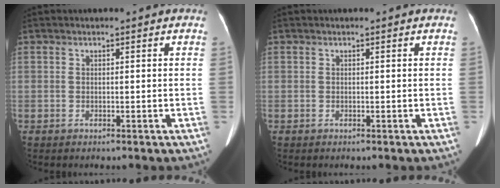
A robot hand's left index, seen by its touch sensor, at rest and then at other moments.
{"total": 0.0}